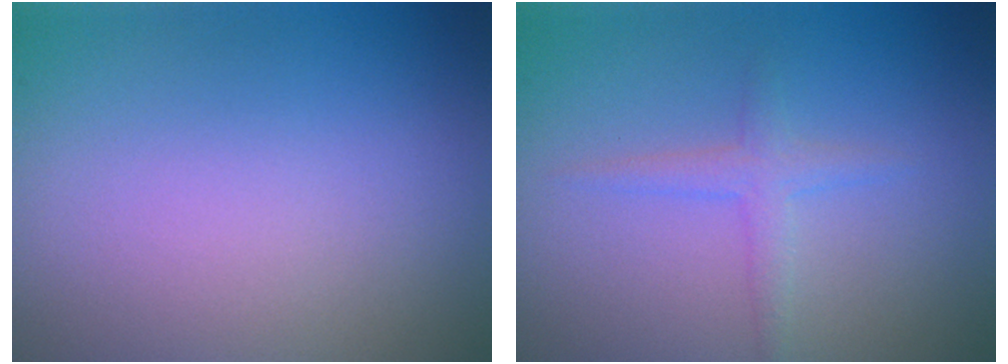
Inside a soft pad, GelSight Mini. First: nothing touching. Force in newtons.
{"total": 1.6, "press": 1.6, "slide": 0.1}